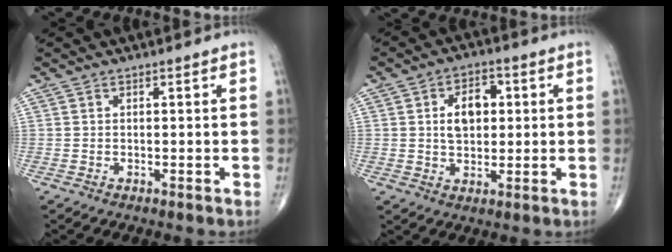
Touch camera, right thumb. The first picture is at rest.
{"total": 7.8, "force": [1.3, 5.2, 5.7], "torque": [-0.067, 0.006, 0.018]}